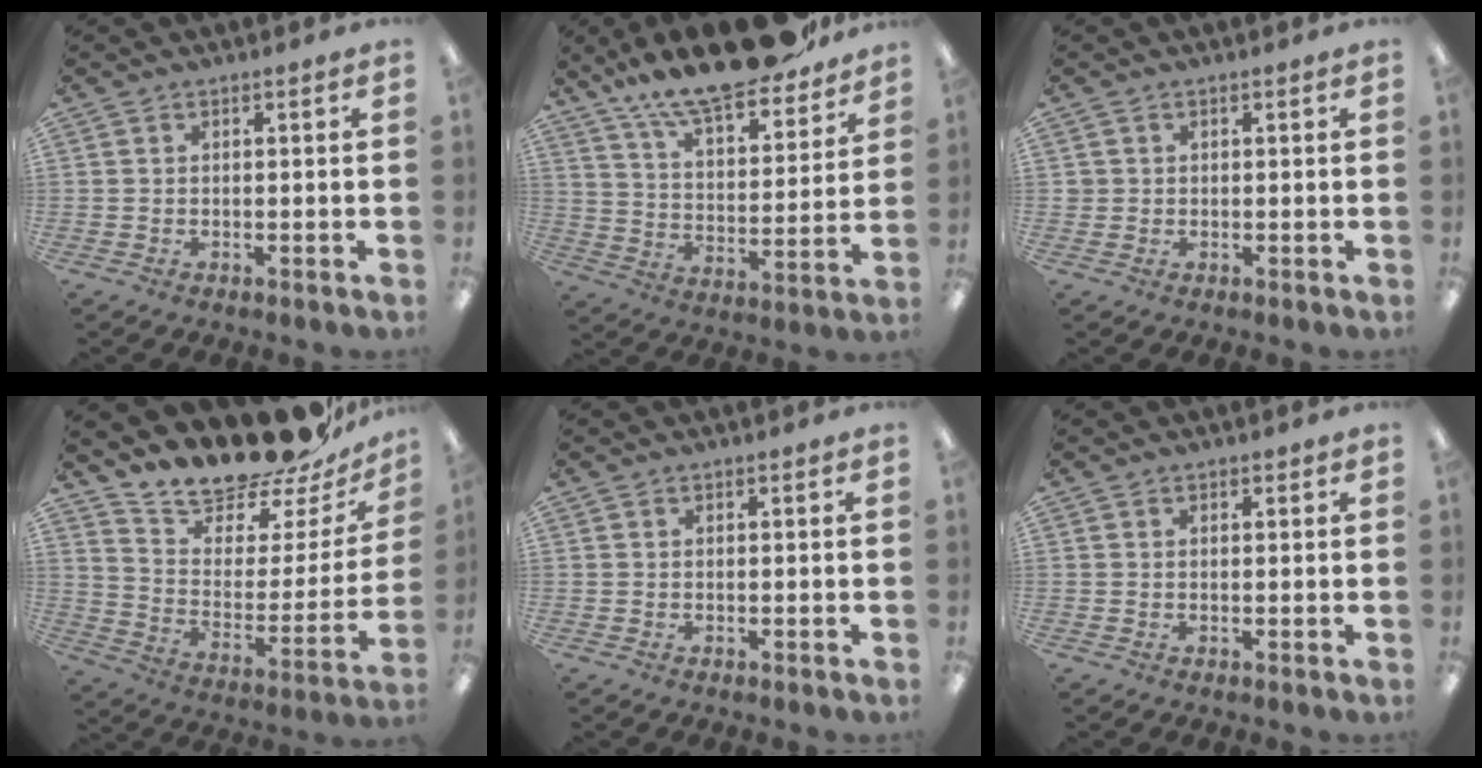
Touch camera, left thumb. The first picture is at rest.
{"total": 17.9, "force": [15.4, 4.2, 8.0], "torque": [-0.143, -0.104, 0.268]}
{"total": 1.3, "force": [0.4, 1.3, 0.1], "torque": [-0.003, 0.003, 0.007]}
{"total": 20.0, "force": [18.6, 5.2, 5.3], "torque": [-0.090, -0.159, 0.323]}
{"total": 0.0}
{"total": 0.7, "force": [0.6, 0.3, 0.1], "torque": [0.006, -0.003, 0.009]}